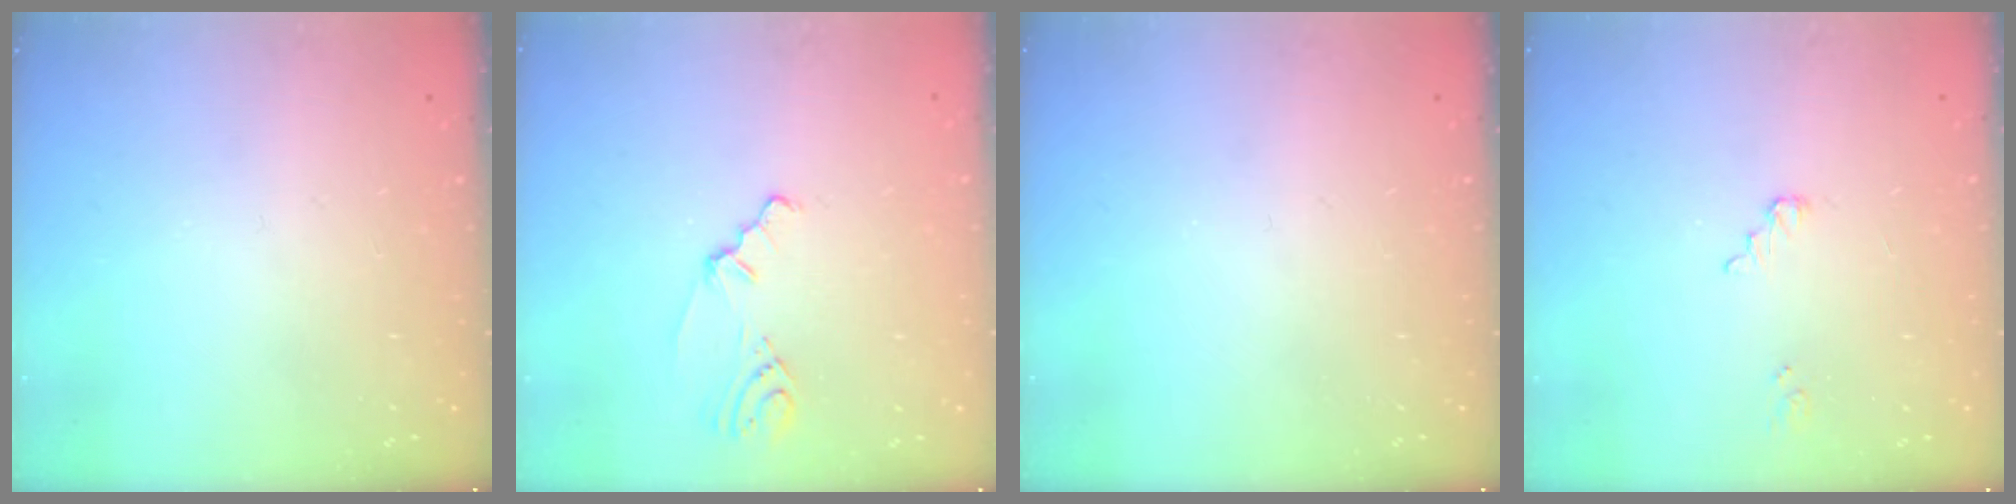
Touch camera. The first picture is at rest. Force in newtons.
{"total": 1.8, "press": 1.7, "slide": 0.6}
{"total": 0.0}
{"total": 2.5, "press": 2.5, "slide": 0.1}